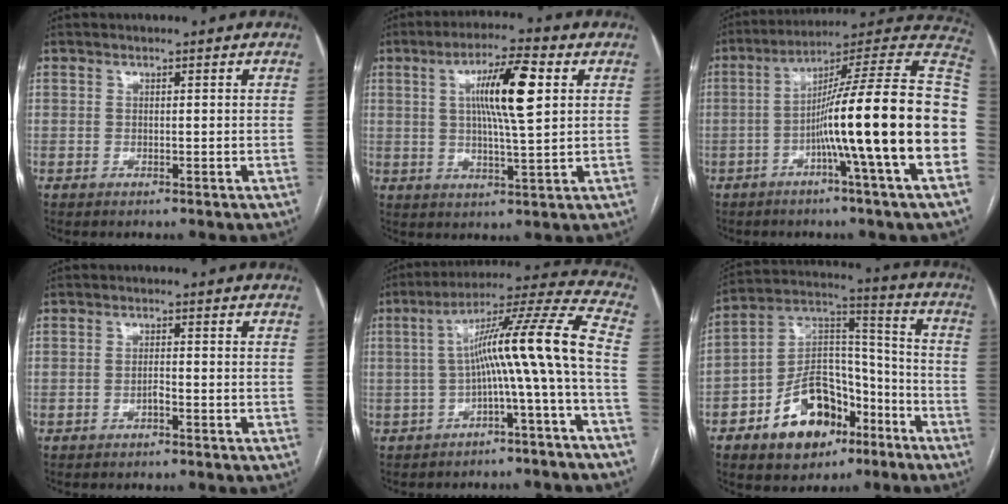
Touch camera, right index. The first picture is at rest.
{"total": 10.5, "force": [2.7, 0.9, 10.1], "torque": [-0.177, 0.007, 0.045]}
{"total": 22.7, "force": [-4.3, -1.7, 22.2], "torque": [-0.266, 0.018, -0.088]}
{"total": 1.2, "force": [-0.7, 0.2, 0.9], "torque": [-0.016, 0.002, -0.013]}
{"total": 13.2, "force": [-2.4, -1.7, 12.9], "torque": [-0.192, 0.035, -0.041]}
{"total": 15.8, "force": [-8.4, 9.2, 9.7], "torque": [-0.167, 0.032, -0.132]}